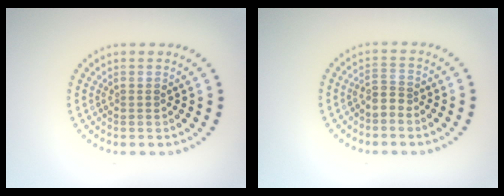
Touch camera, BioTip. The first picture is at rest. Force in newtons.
{"total": 1.7, "press": 1.2, "slide": 1.2}